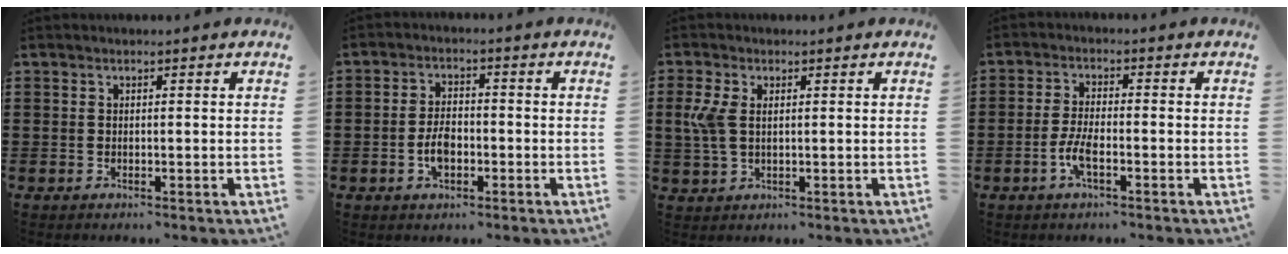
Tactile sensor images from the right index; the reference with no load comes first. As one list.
[{"total": 4.6, "force": [-1.6, 2.4, 3.6], "torque": [-0.084, 0.001, -0.035]}, {"total": 4.5, "force": [0.8, 2.6, 3.6], "torque": [-0.105, -0.002, 0.005]}, {"total": 4.1, "force": [-1.7, 1.2, 3.5], "torque": [-0.087, -0.005, -0.039]}]